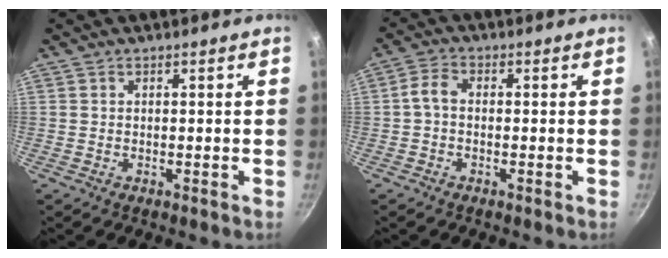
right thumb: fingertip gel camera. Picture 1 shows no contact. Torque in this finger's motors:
{"motor_torque": [0.68, 0.63, 1.07, -0.40, 0.34]}